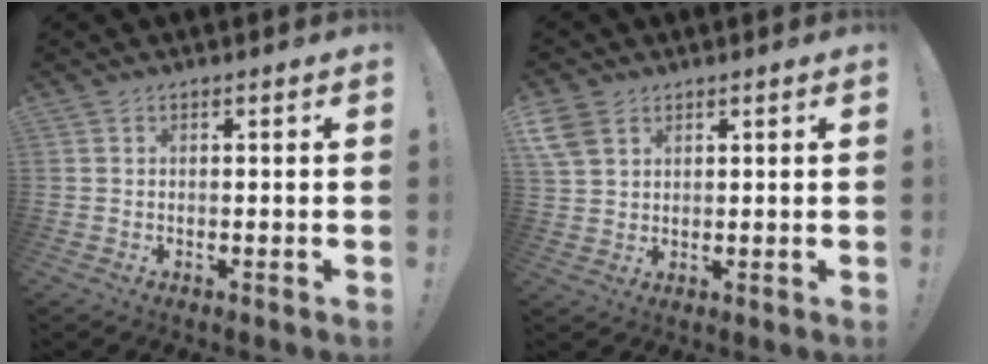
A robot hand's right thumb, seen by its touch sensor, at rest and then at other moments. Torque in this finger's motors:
{"motor_torque": [0.11, 0.17, 0.29, 0.11, 0.06]}